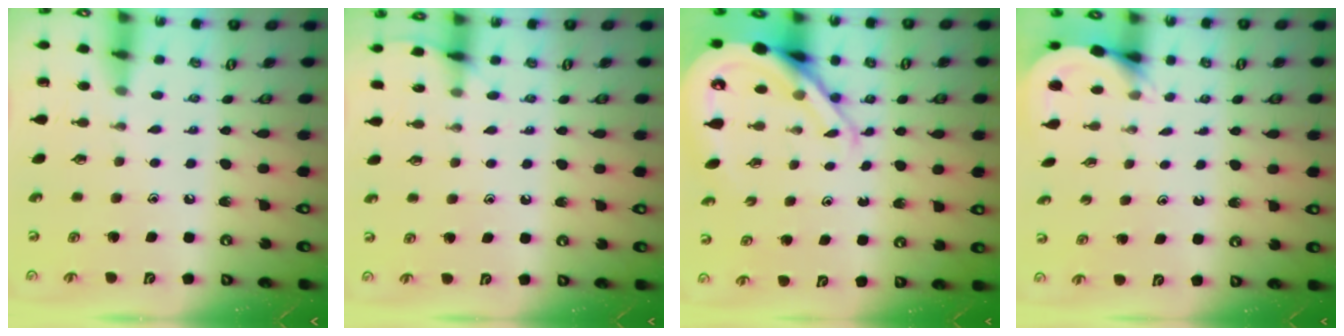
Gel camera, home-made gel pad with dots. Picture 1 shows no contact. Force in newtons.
{"total": 5.6, "press": 5.5, "slide": 0.7}
{"total": 12.0, "press": 11.9, "slide": 1.3}
{"total": 3.5, "press": 3.5, "slide": 0.3}